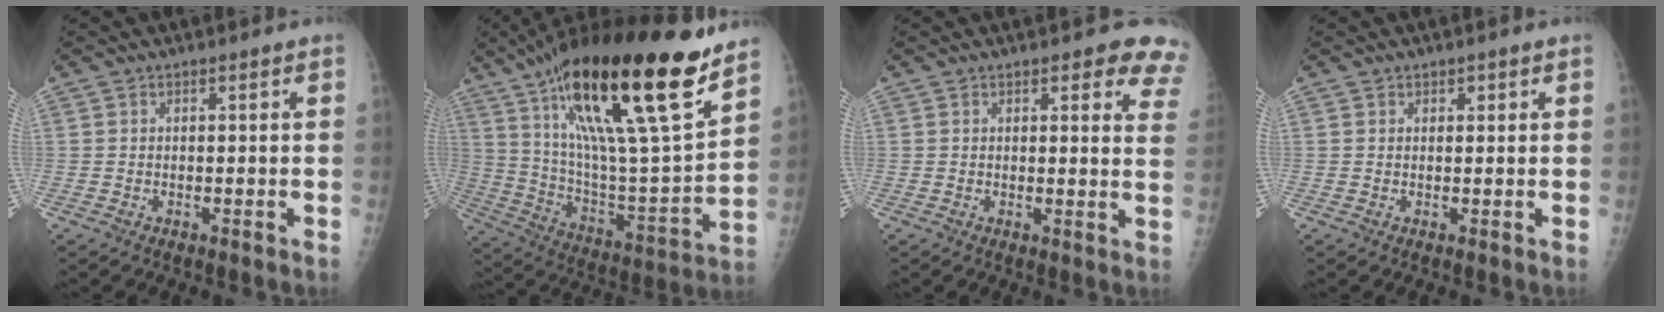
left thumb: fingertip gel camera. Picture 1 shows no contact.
{"total": 32.3, "force": [18.5, 7.4, 25.5], "torque": [-0.419, -0.047, 0.312]}
{"total": 8.9, "force": [6.3, 3.3, 5.3], "torque": [-0.017, -0.025, 0.051]}
{"total": 0.9, "force": [0.4, 0.8, 0.2], "torque": [0.015, 0.000, 0.001]}